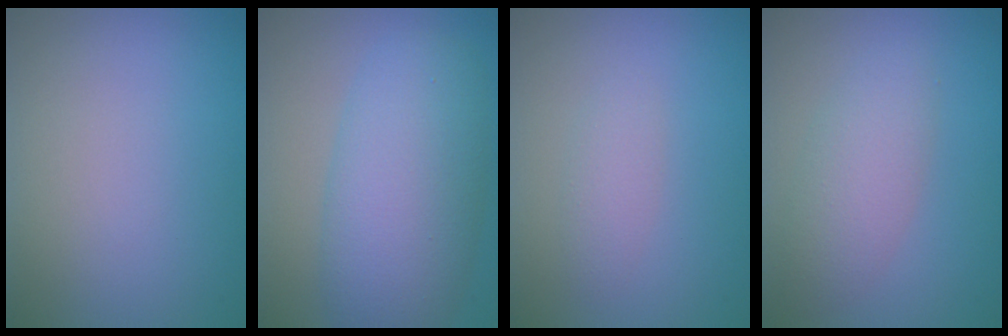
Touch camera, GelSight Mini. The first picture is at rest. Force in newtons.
{"total": 8.0, "press": 8.0, "slide": 0.5}
{"total": 1.4, "press": 1.4, "slide": 0.1}
{"total": 3.3, "press": 3.3, "slide": 0.2}